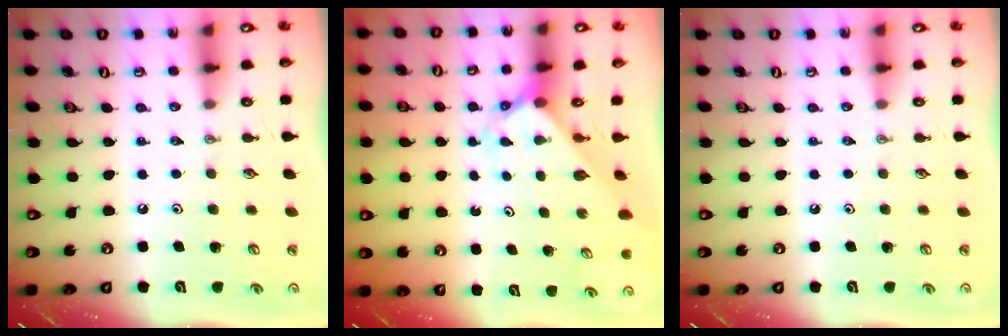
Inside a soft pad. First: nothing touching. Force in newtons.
{"total": 2.1, "press": 2.1, "slide": 0.2}
{"total": 0.0}